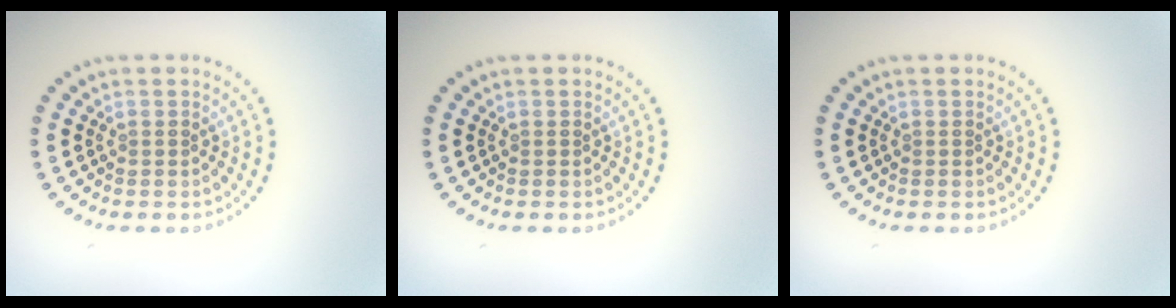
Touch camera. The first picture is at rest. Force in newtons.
{"total": 0.0}
{"total": 0.0}